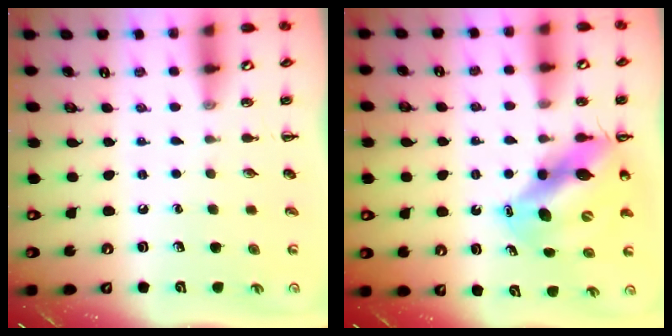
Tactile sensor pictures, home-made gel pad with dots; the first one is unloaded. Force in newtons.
{"total": 12.9, "press": 12.4, "slide": 3.6}